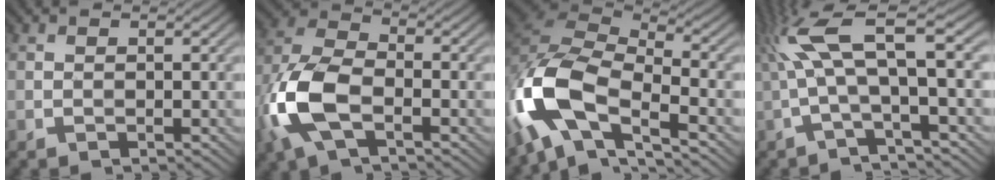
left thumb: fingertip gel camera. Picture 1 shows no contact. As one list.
[{"total": 11.3, "force": [-4.1, 5.8, 8.8], "torque": [-0.222, -0.008, -0.095]}, {"total": 14.4, "force": [-6.5, 7.2, 10.6], "torque": [-0.247, -0.012, -0.138]}, {"total": 9.6, "force": [0.7, 1.9, 9.4], "torque": [-0.183, 0.032, 0.002]}]